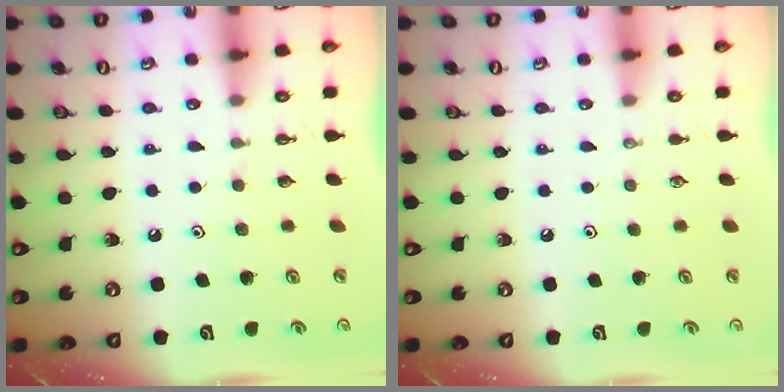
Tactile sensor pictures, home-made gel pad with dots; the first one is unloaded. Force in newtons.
{"total": 0.0}